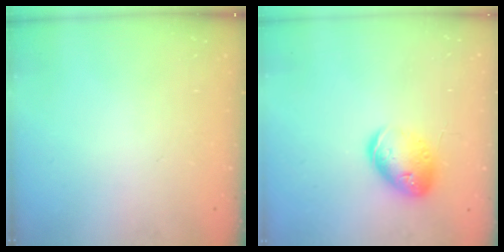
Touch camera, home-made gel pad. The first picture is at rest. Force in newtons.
{"total": 13.8, "press": 13.7, "slide": 2.1}